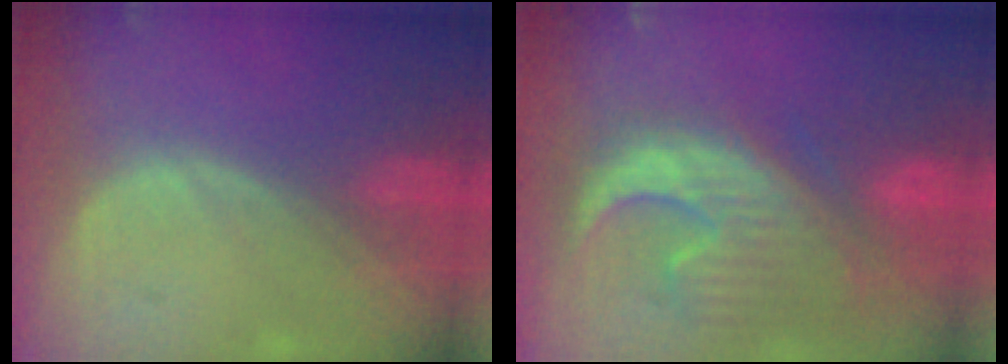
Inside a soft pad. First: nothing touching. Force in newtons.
{"total": 13.6, "press": 11.5, "slide": 7.2}